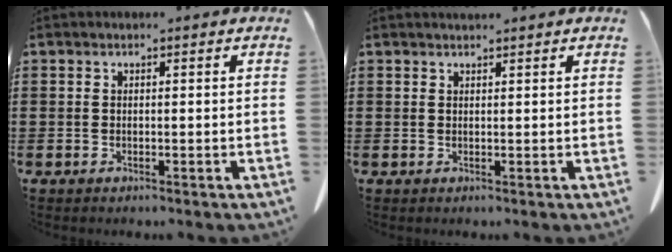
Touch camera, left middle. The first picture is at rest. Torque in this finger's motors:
{"motor_torque": [0.18, -0.03, 0.00, 0.02]}